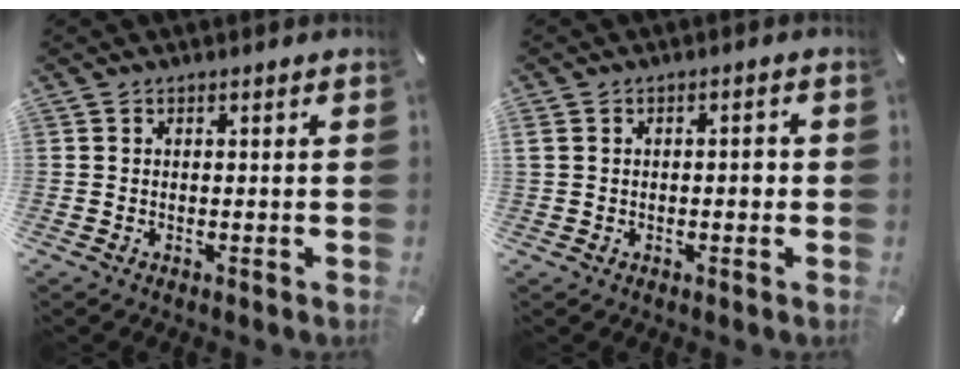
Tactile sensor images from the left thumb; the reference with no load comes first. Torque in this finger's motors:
{"motor_torque": [2.65, 2.35, 2.05, -0.71, 0.70]}